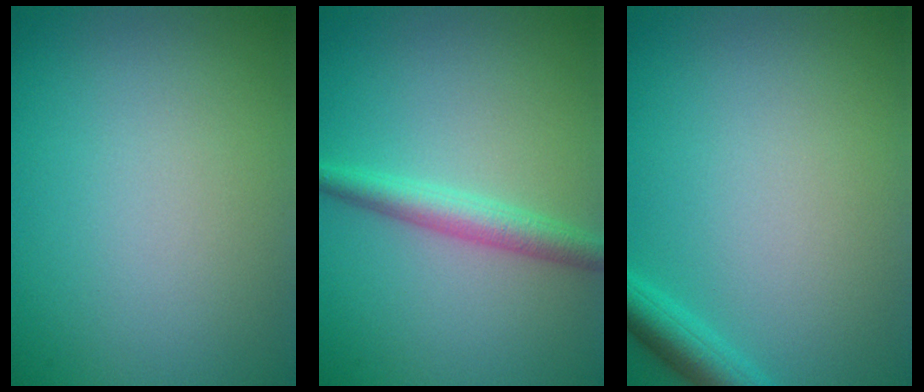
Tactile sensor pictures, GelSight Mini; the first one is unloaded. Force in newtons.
{"total": 2.9, "press": 2.9, "slide": 0.1}
{"total": 2.4, "press": 2.4, "slide": 0.2}